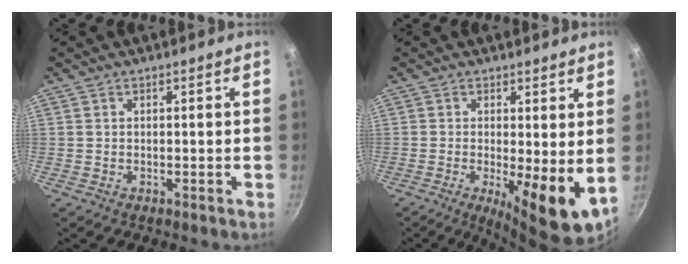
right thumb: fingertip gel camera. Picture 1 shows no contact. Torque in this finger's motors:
{"motor_torque": [2.14, 2.02, 1.63, -0.27, 0.50]}